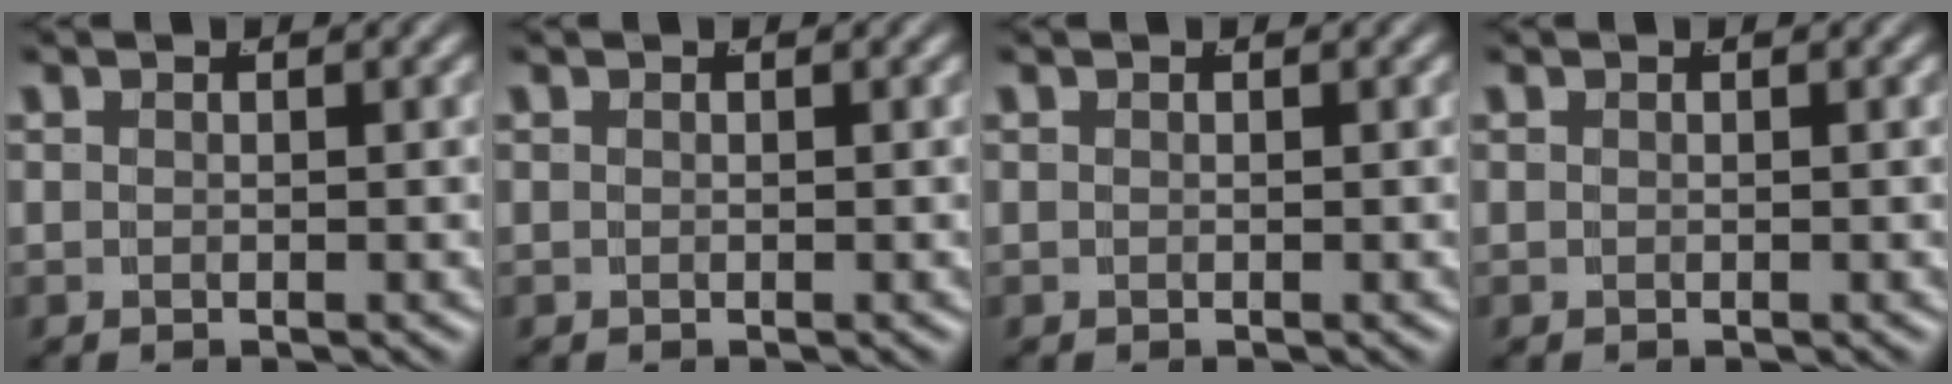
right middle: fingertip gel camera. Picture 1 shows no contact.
{"total": 0.0}
{"total": 0.0}
{"total": 0.0}